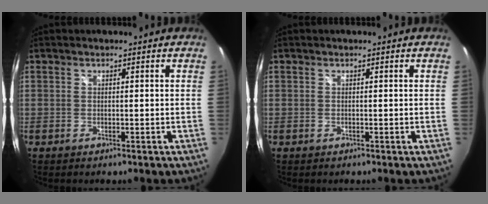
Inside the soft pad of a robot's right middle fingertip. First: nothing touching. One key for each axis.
{"total": 0.0}